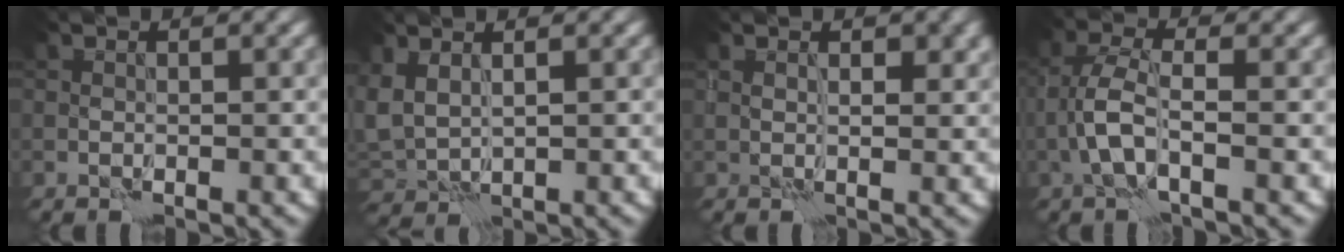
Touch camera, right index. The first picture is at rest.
{"total": 2.9, "force": [0.7, 2.0, 2.0], "torque": [-0.055, -0.011, 0.021]}
{"total": 2.2, "force": [1.1, 1.2, 1.5], "torque": [-0.023, -0.005, 0.021]}
{"total": 3.2, "force": [-0.9, 1.0, 2.9], "torque": [-0.066, 0.005, -0.024]}